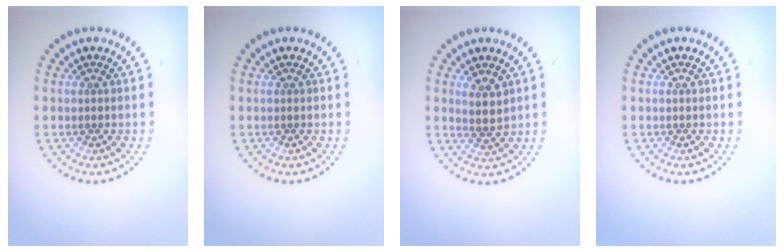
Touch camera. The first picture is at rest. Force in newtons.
{"total": 0.0}
{"total": 2.1, "press": 1.7, "slide": 1.2}
{"total": 0.0}